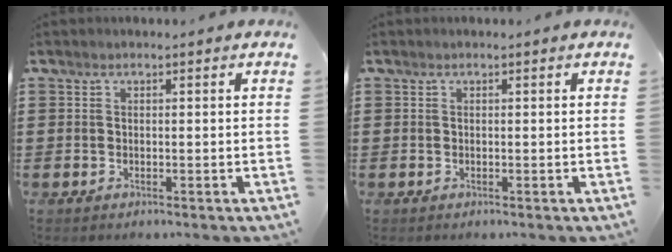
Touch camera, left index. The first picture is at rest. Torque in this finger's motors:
{"motor_torque": [0.00, -0.01, 0.00, 0.00]}